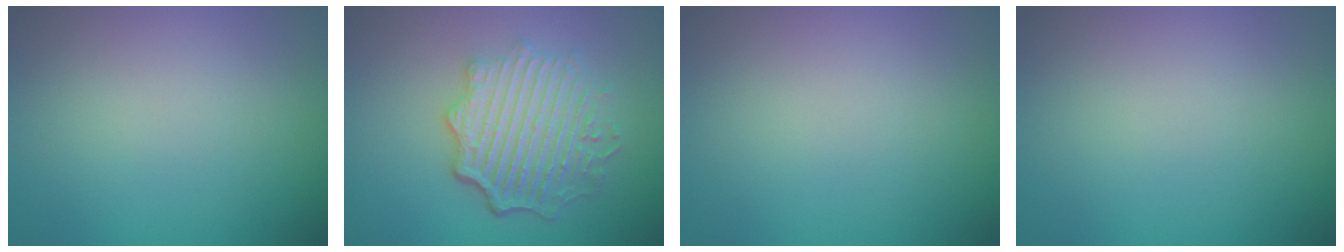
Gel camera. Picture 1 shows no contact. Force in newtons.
{"total": 6.0, "press": 4.5, "slide": 4.0}
{"total": 0.0}
{"total": 0.0}